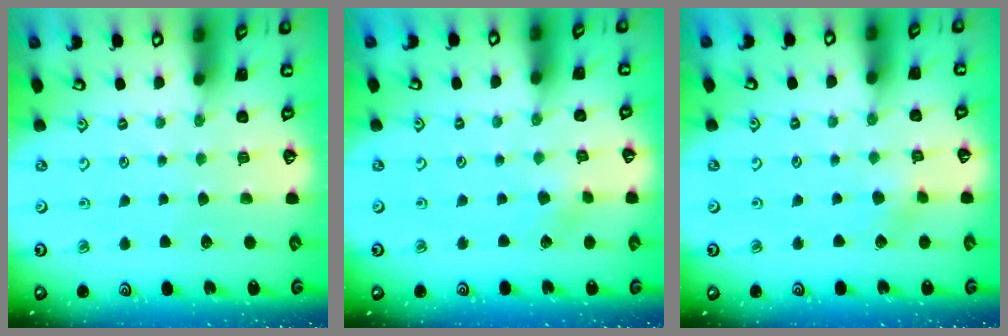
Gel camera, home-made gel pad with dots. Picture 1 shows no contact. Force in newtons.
{"total": 2.3, "press": 2.3, "slide": 0.1}
{"total": 3.6, "press": 3.5, "slide": 0.9}